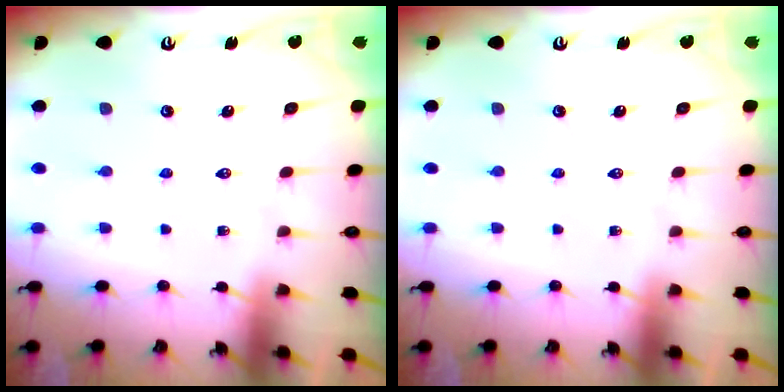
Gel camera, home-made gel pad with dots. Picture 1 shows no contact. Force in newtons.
{"total": 0.0}